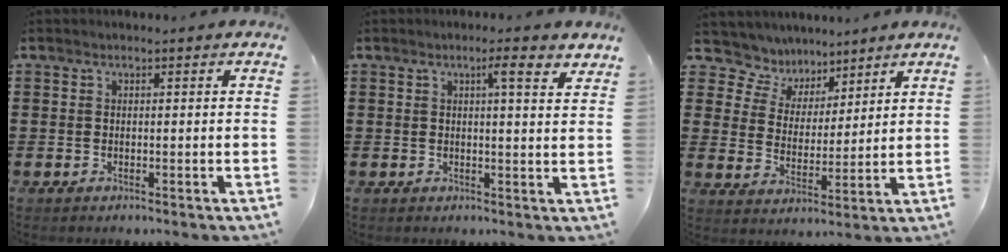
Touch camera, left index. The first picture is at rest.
{"total": 3.8, "force": [2.4, 0.3, 3.0], "torque": [-0.048, -0.005, 0.036]}
{"total": 5.8, "force": [4.9, 3.1, -0.6], "torque": [-0.032, -0.033, 0.088]}